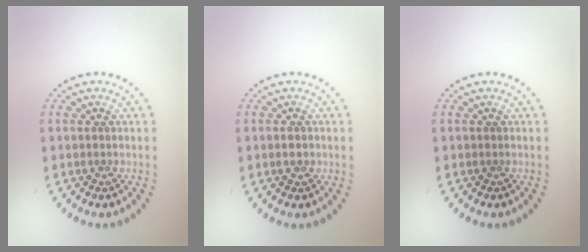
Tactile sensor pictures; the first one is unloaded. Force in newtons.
{"total": 0.9, "press": 0.8, "slide": 0.3}
{"total": 0.0}